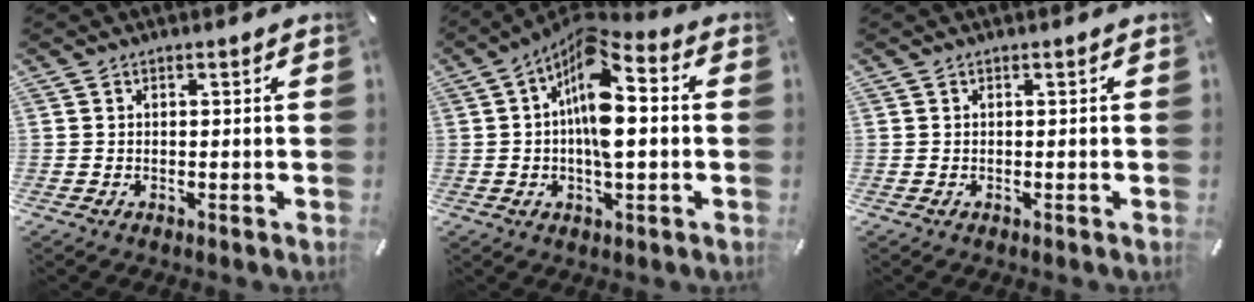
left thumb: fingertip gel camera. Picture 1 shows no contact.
{"total": 12.3, "force": [1.1, 5.3, 11.0], "torque": [-0.206, -0.019, 0.016]}
{"total": 0.0}